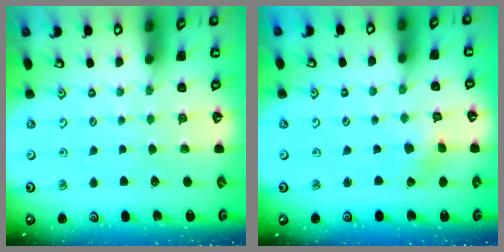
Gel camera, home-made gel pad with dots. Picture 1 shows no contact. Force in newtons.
{"total": 1.4, "press": 1.4, "slide": 0.2}